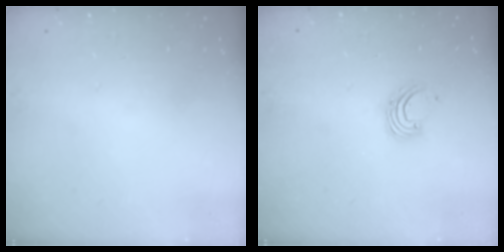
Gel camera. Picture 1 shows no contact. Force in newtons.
{"total": 2.2, "press": 2.2, "slide": 0.2}